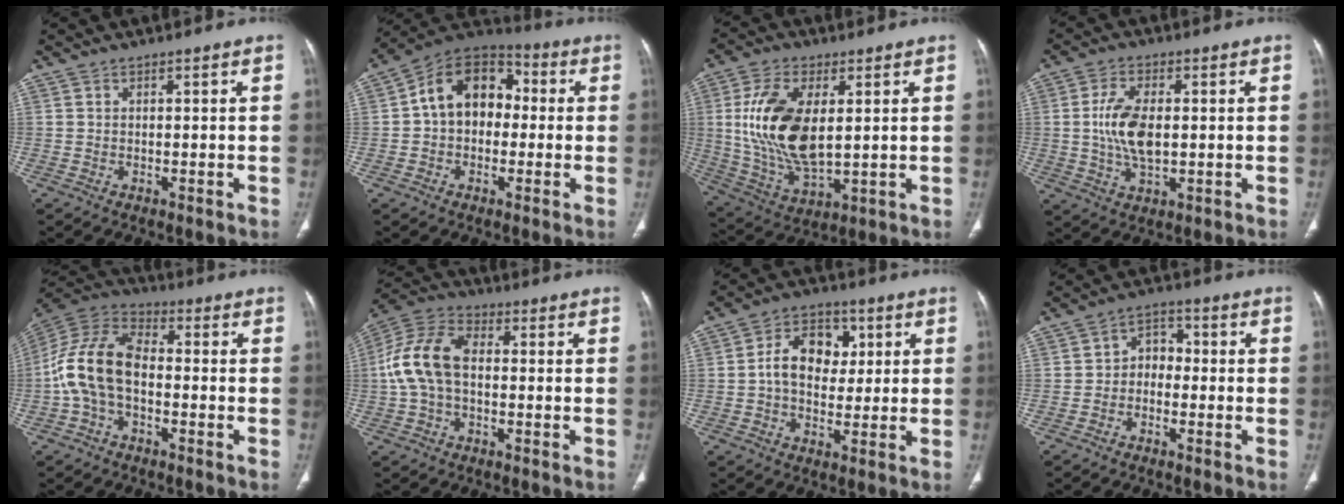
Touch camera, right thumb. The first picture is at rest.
{"total": 14.0, "force": [0.8, 10.2, 9.5], "torque": [-0.117, 0.041, -0.003]}
{"total": 17.3, "force": [2.7, 8.9, 14.5], "torque": [-0.284, -0.016, 0.060]}
{"total": 9.2, "force": [0.3, 4.8, 7.9], "torque": [-0.159, -0.003, 0.008]}
{"total": 13.5, "force": [-2.2, 8.2, 10.5], "torque": [-0.210, 0.037, -0.050]}
{"total": 12.1, "force": [-0.3, 7.6, 9.4], "torque": [-0.195, 0.034, -0.013]}
{"total": 10.4, "force": [1.4, 7.6, 6.9], "torque": [-0.080, 0.010, 0.017]}
{"total": 4.8, "force": [-1.1, 3.7, 2.8], "torque": [-0.023, 0.027, -0.034]}